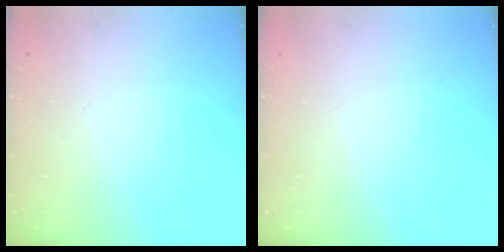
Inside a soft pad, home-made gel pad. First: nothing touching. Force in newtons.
{"total": 0.0}